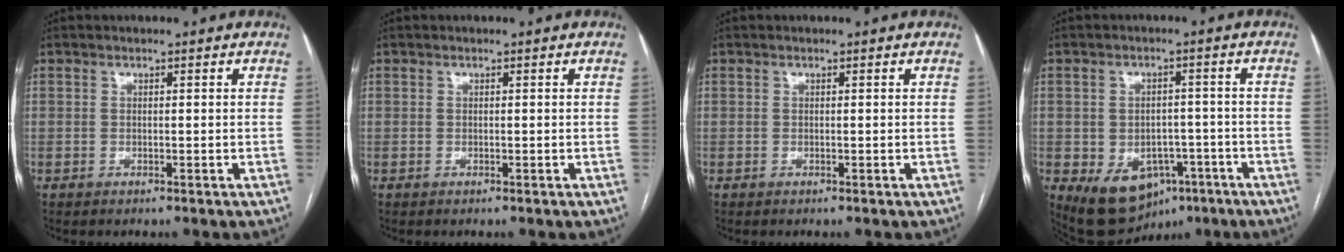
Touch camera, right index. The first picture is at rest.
{"total": 0.0}
{"total": 0.0}
{"total": 10.3, "force": [-4.9, 7.3, 5.3], "torque": [-0.075, 0.011, -0.061]}